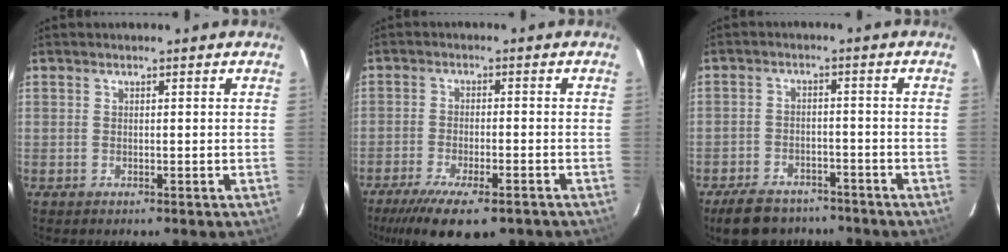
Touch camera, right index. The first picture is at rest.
{"total": 14.0, "force": [-10.2, 3.9, 8.7], "torque": [-0.183, -0.047, -0.161]}
{"total": 11.9, "force": [-9.5, 5.6, 4.5], "torque": [-0.115, 0.006, -0.138]}